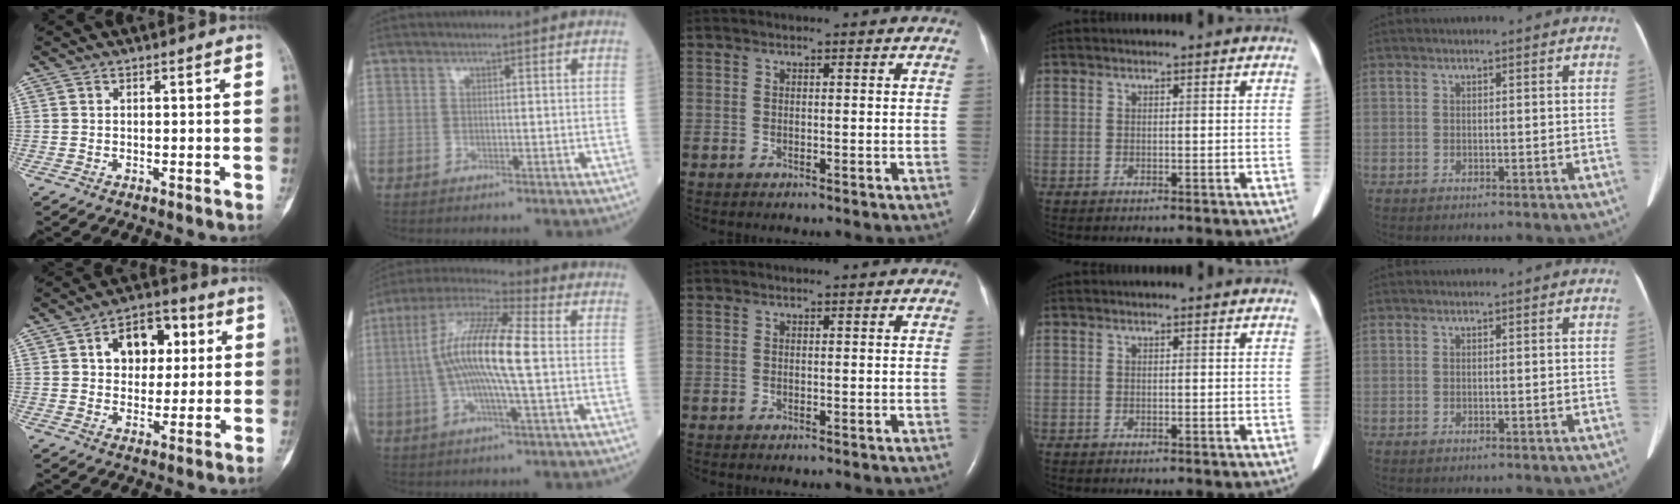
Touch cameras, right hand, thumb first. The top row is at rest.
{"thumb": {"total": 11.5, "force": [3.2, 8.0, 7.7], "torque": [-0.068, 0.009, 0.045]}, "index": {"total": 14.0, "force": [-0.3, 1.2, 14.0], "torque": [-0.275, 0.014, -0.014]}}